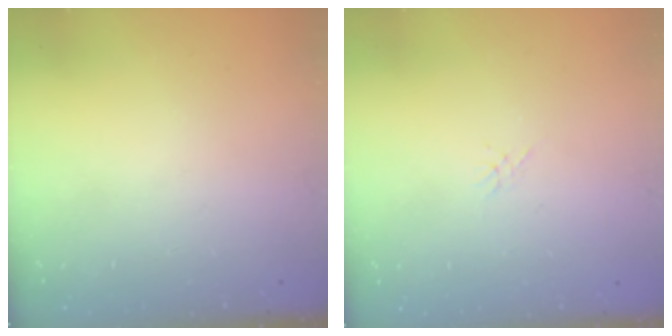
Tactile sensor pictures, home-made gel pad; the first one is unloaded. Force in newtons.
{"total": 0.0}